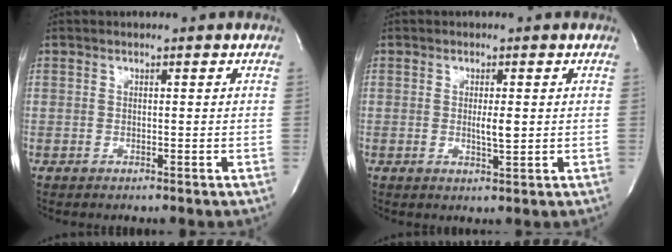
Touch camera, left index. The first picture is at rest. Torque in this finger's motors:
{"motor_torque": [0.16, 0.03, 0.02, 0.02]}